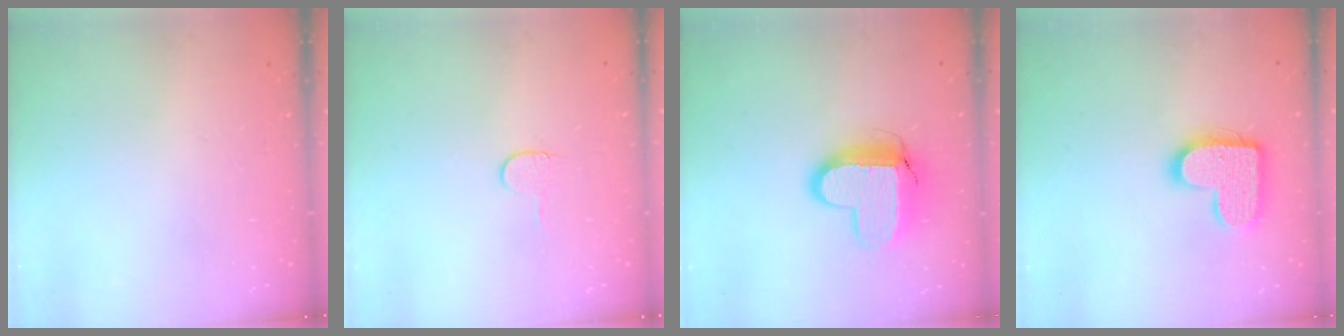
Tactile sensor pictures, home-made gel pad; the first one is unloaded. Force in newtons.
{"total": 4.1, "press": 4.1, "slide": 0.4}
{"total": 12.4, "press": 12.4, "slide": 1.0}
{"total": 14.9, "press": 14.9, "slide": 1.0}